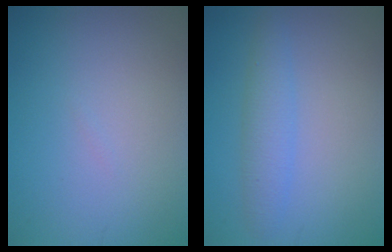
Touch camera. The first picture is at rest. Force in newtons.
{"total": 2.5, "press": 2.5, "slide": 0.1}